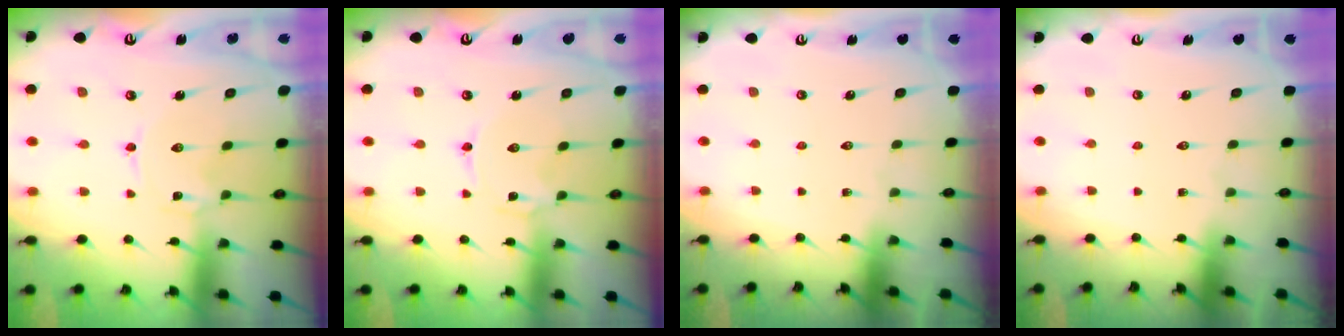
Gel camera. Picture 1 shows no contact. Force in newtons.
{"total": 0.0}
{"total": 0.0}
{"total": 0.0}